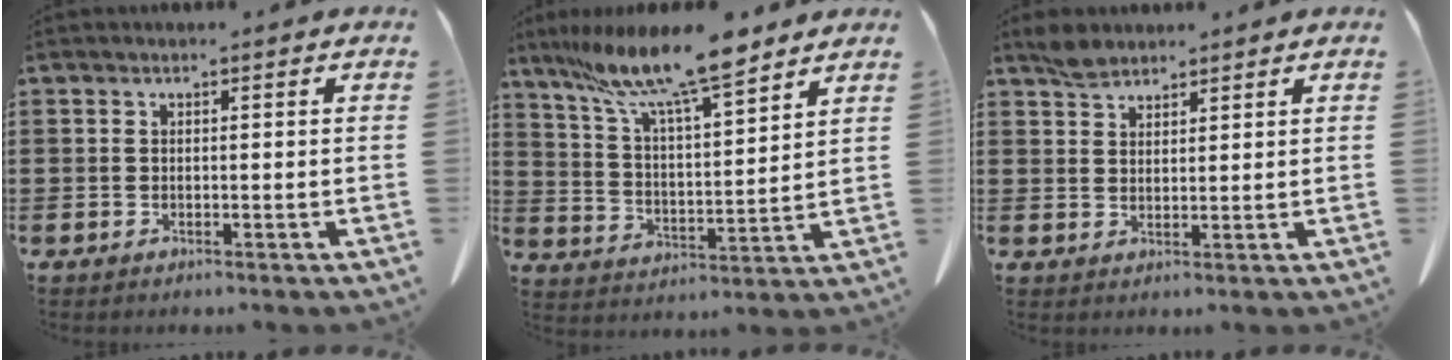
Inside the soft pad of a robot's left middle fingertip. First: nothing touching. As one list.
[{"total": 11.7, "force": [9.7, 0.8, 6.4], "torque": [-0.147, -0.056, 0.165]}, {"total": 3.1, "force": [2.6, 1.2, 1.0], "torque": [-0.026, 0.002, 0.052]}]